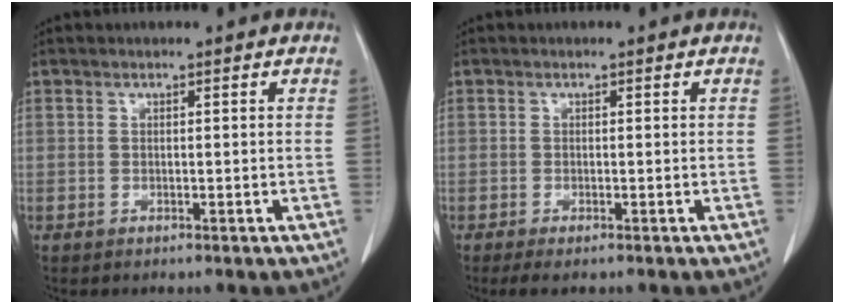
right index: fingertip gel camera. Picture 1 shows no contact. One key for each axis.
{"total": 1.7, "fx": -0.6, "fy": 0.7, "fz": 1.4, "tx": -0.028, "ty": -0.003, "tz": -0.006}